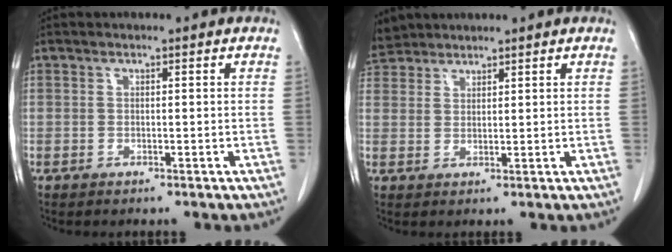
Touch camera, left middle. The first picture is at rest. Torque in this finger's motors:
{"motor_torque": [1.07, -1.07, 1.06, 0.19]}